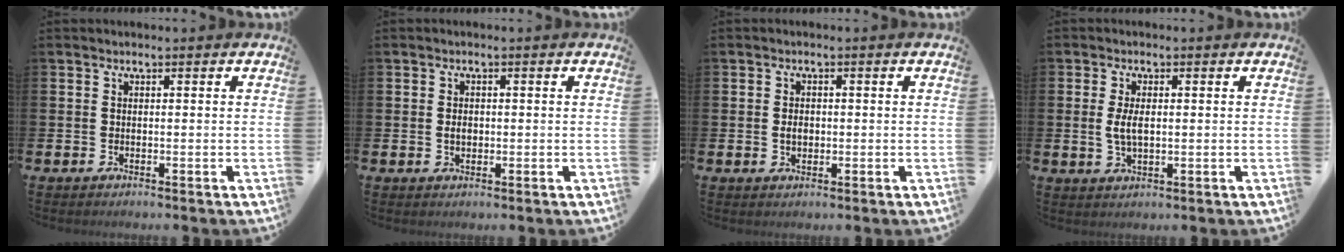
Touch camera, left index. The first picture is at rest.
{"total": 1.5, "force": [0.0, 1.0, 1.1], "torque": [-0.010, 0.003, -0.005]}
{"total": 1.9, "force": [0.0, 1.3, 1.3], "torque": [-0.014, 0.003, -0.005]}
{"total": 3.3, "force": [0.3, 1.6, 2.9], "torque": [-0.054, 0.005, 0.002]}